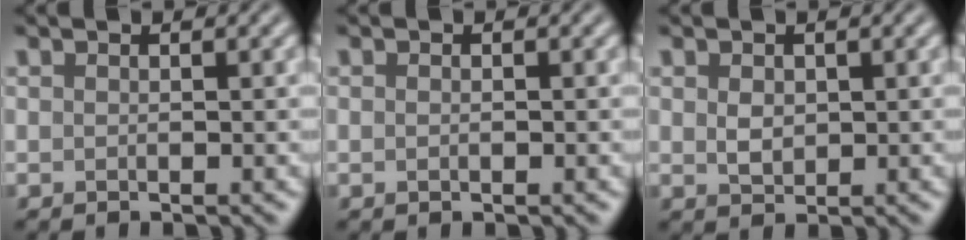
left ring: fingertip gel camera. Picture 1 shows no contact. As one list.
[{"total": 0.7, "force": [0.0, 0.4, 0.5], "torque": [-0.010, 0.001, 0.000]}, {"total": 1.9, "force": [0.3, 1.4, 1.2], "torque": [-0.023, -0.002, 0.008]}]